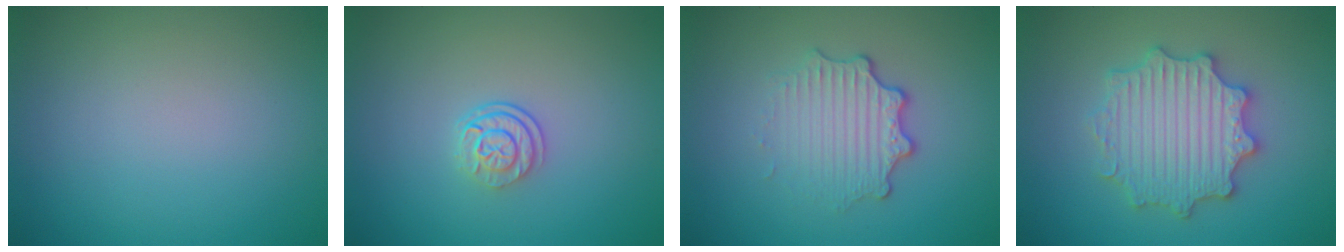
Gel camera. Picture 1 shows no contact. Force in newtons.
{"total": 2.4, "press": 1.8, "slide": 1.6}
{"total": 3.4, "press": 2.6, "slide": 2.2}
{"total": 5.6, "press": 5.5, "slide": 1.0}